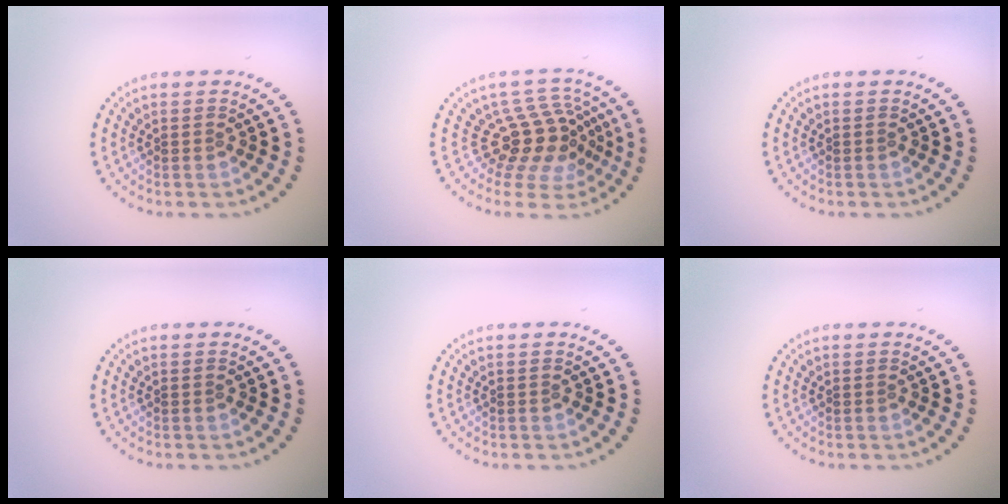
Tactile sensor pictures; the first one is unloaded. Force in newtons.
{"total": 4.5, "press": 3.1, "slide": 3.3}
{"total": 0.0}
{"total": 0.0}
{"total": 0.0}
{"total": 0.0}